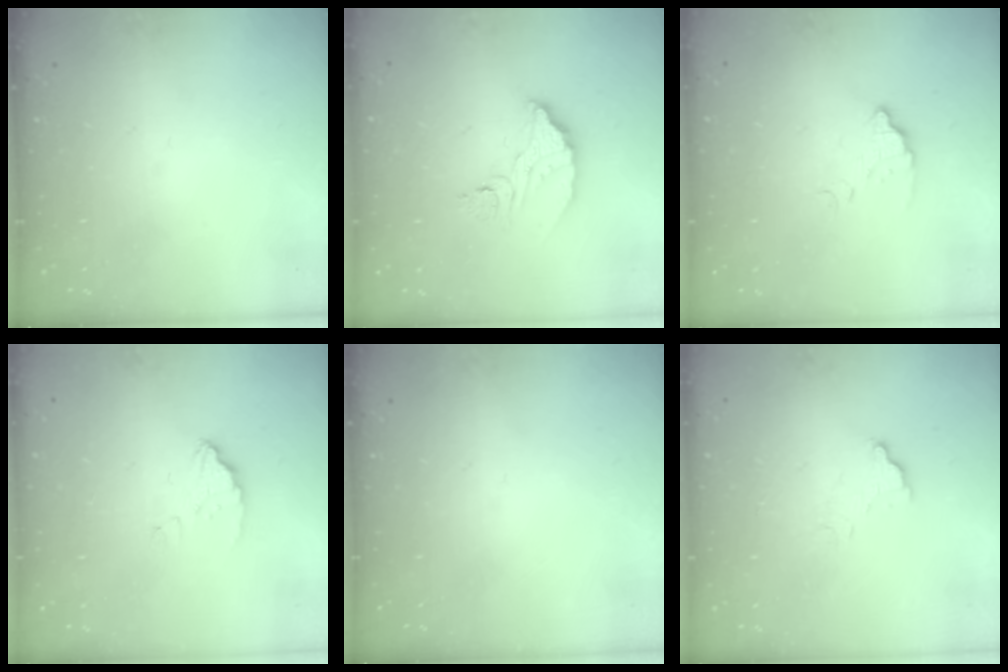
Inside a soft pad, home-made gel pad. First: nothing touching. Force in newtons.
{"total": 9.0, "press": 9.0, "slide": 0.7}
{"total": 4.8, "press": 4.8, "slide": 0.3}
{"total": 3.4, "press": 3.4, "slide": 0.3}
{"total": 0.0}
{"total": 4.6, "press": 4.6, "slide": 0.3}